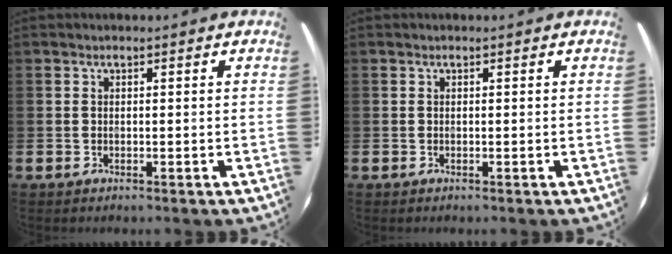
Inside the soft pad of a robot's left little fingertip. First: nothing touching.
{"total": 0.0}